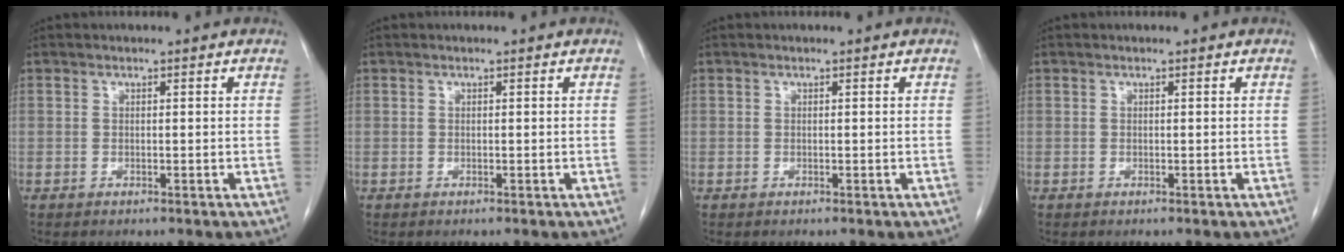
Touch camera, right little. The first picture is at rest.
{"total": 0.0}
{"total": 0.0}
{"total": 0.0}